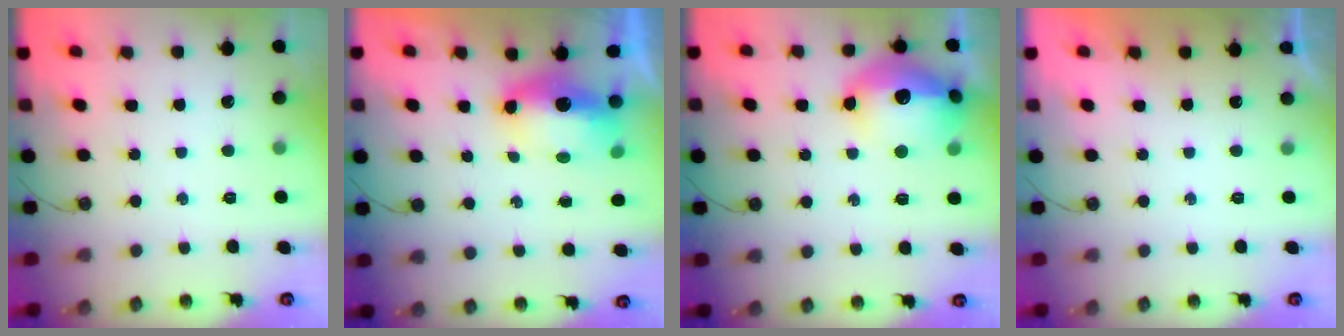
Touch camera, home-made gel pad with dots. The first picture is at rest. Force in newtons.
{"total": 7.9, "press": 7.9, "slide": 0.8}
{"total": 19.3, "press": 19.2, "slide": 1.5}
{"total": 0.0}